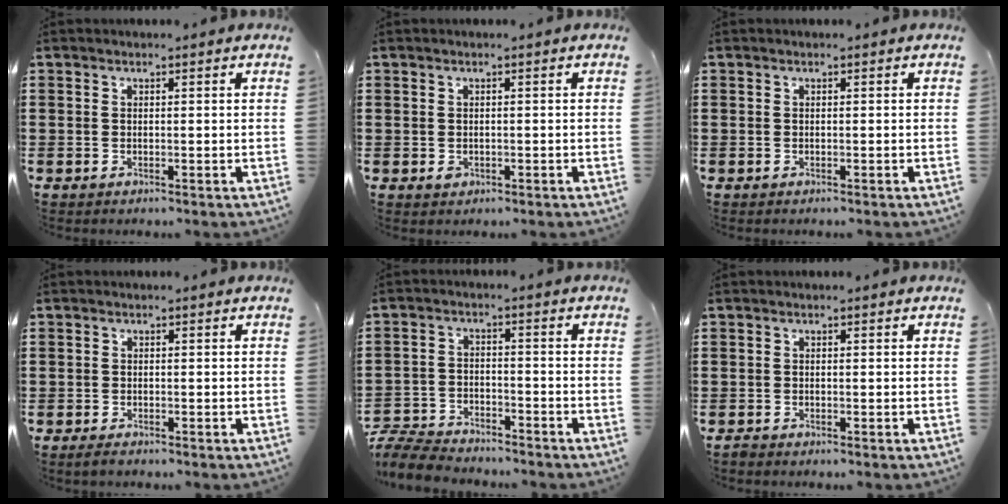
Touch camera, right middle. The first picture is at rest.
{"total": 1.0, "force": [-0.4, 0.8, 0.5], "torque": [-0.011, 0.001, -0.008]}
{"total": 0.0}
{"total": 1.1, "force": [-0.9, 0.5, 0.4], "torque": [-0.010, -0.002, -0.018]}
{"total": 7.0, "force": [-6.8, 1.2, 1.1], "torque": [-0.033, 0.009, -0.137]}
{"total": 0.8, "force": [-0.7, 0.3, 0.2], "torque": [-0.005, -0.001, -0.015]}